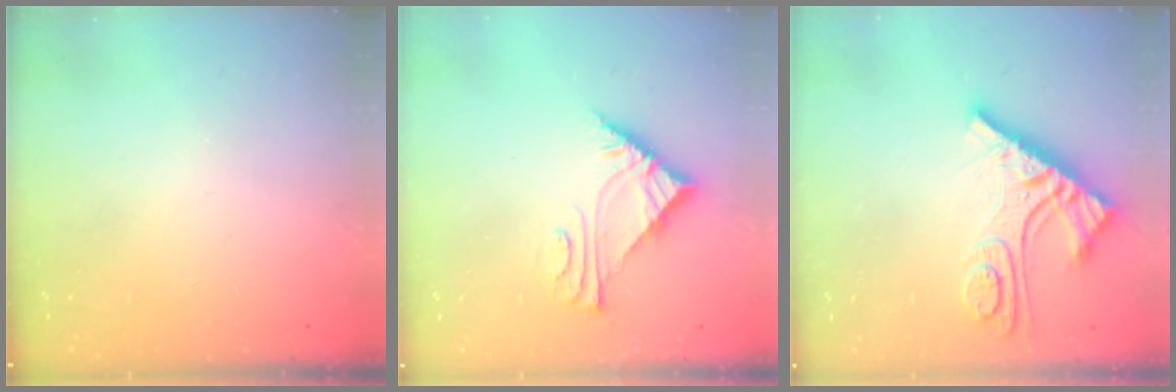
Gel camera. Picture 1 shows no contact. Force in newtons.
{"total": 7.3, "press": 7.3, "slide": 0.5}
{"total": 11.5, "press": 11.4, "slide": 1.0}